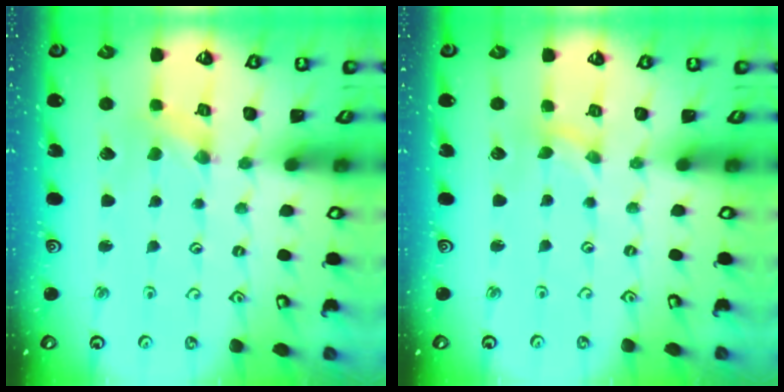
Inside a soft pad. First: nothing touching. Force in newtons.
{"total": 0.0}